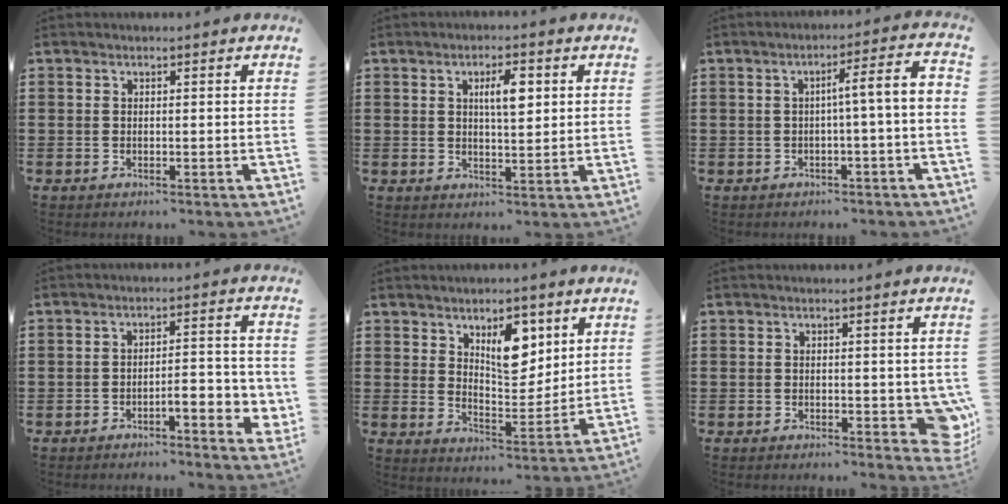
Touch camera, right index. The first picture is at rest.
{"total": 4.8, "force": [1.4, 1.5, 4.3], "torque": [-0.081, 0.007, 0.019]}
{"total": 5.0, "force": [-1.3, -0.1, 4.8], "torque": [-0.088, 0.000, -0.030]}
{"total": 4.9, "force": [-2.1, 1.5, 4.2], "torque": [-0.062, 0.000, -0.039]}
{"total": 8.7, "force": [4.6, 4.6, 5.9], "torque": [-0.083, -0.010, 0.074]}
{"total": 3.3, "force": [-0.1, 2.1, 2.6], "torque": [-0.024, -0.003, -0.005]}